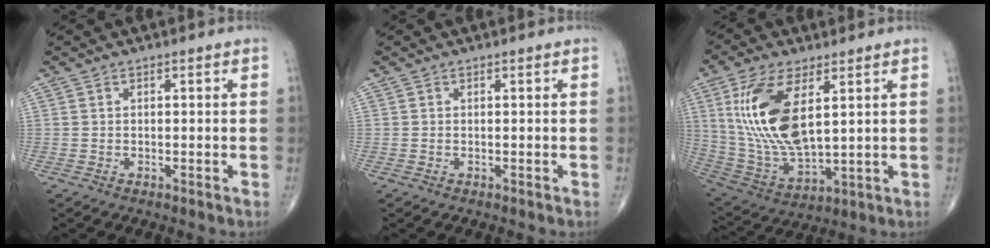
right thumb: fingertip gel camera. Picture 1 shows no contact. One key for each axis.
{"total": 0.0}
{"total": 17.6, "fx": 4.9, "fy": 7.9, "fz": 15.0, "tx": -0.304, "ty": -0.024, "tz": 0.107}